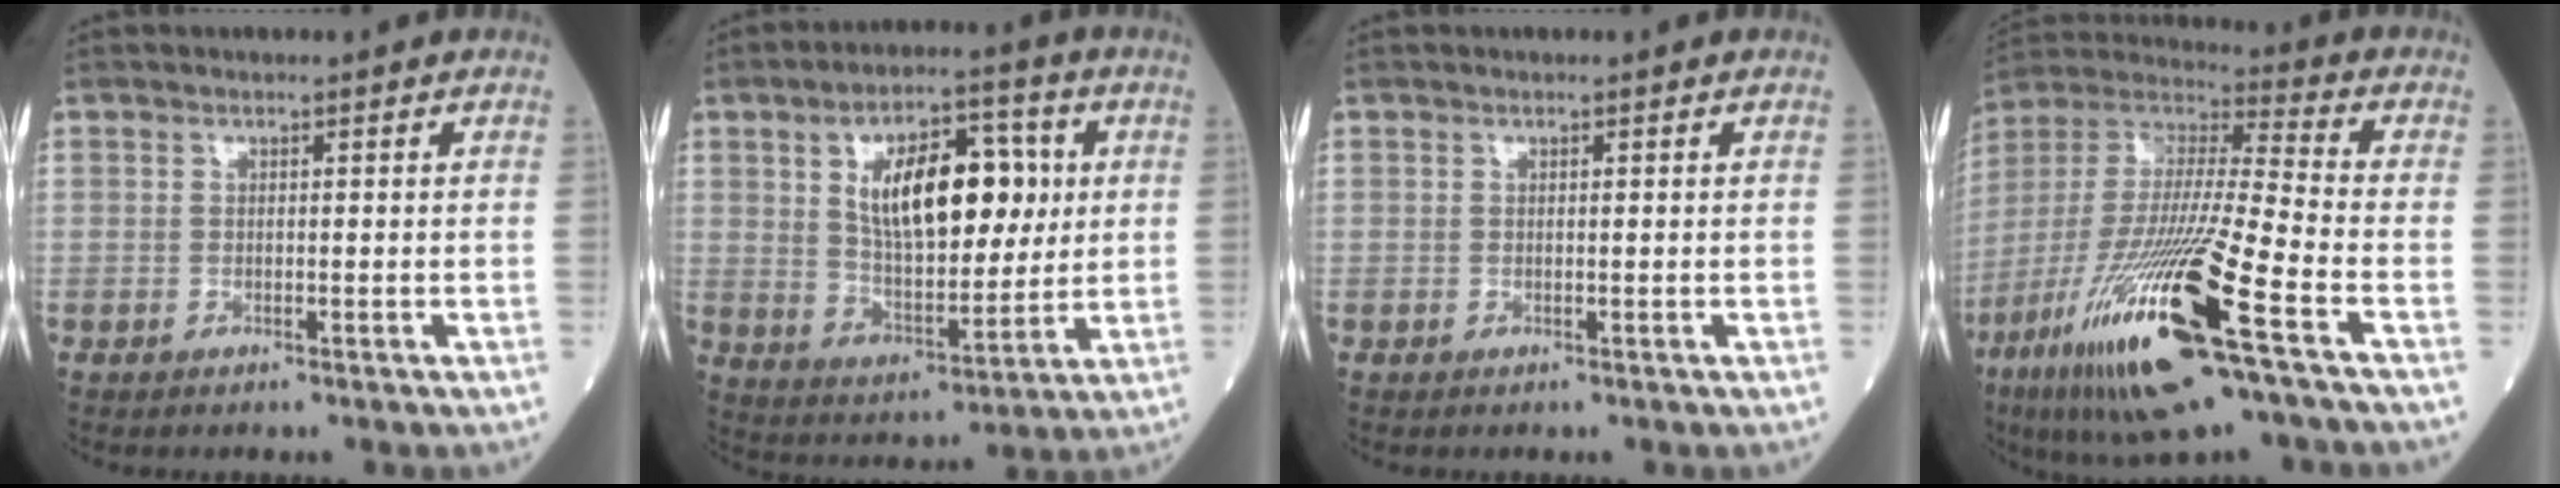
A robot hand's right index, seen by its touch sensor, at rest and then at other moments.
{"total": 15.1, "force": [3.8, 6.5, 13.1], "torque": [-0.221, 0.017, 0.066]}
{"total": 0.0}
{"total": 24.0, "force": [-11.3, 1.8, 21.1], "torque": [-0.439, -0.057, -0.213]}